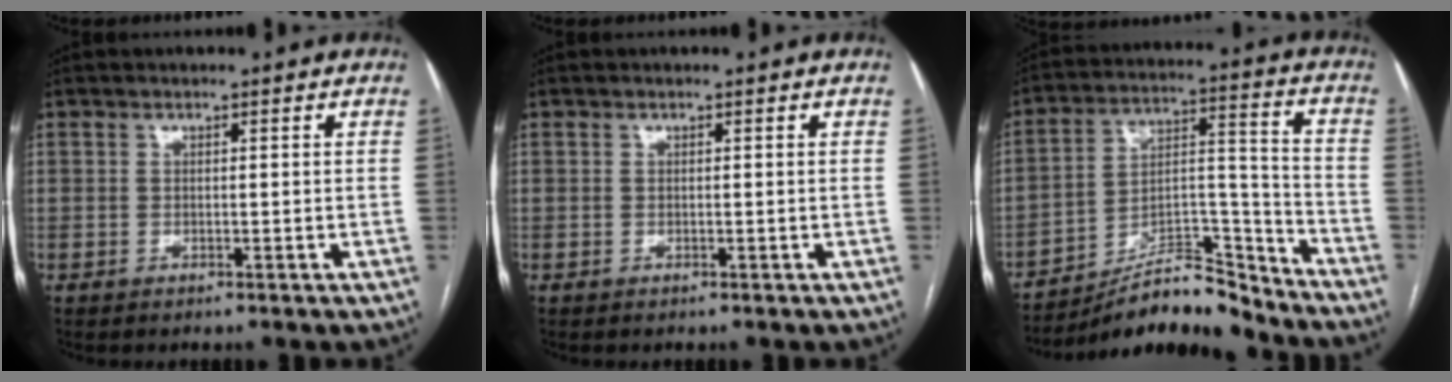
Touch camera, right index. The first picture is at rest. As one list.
[{"total": 0.0}, {"total": 14.5, "force": [-13.6, 2.2, 4.7], "torque": [-0.070, 0.047, -0.233]}]